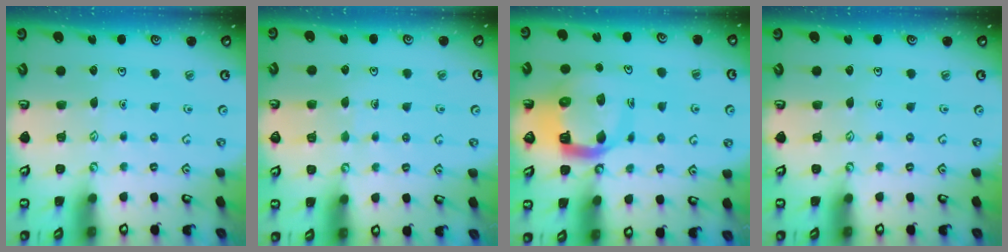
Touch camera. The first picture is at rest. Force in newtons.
{"total": 3.1, "press": 3.1, "slide": 0.2}
{"total": 10.4, "press": 10.3, "slide": 1.2}
{"total": 0.0}